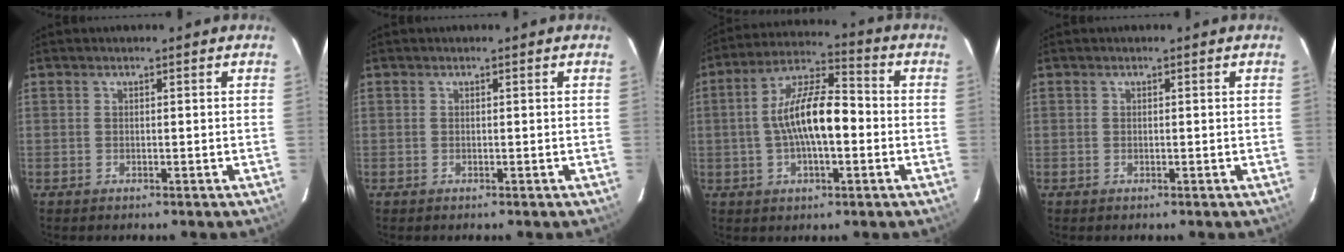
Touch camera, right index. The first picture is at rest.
{"total": 0.0}
{"total": 12.3, "force": [-1.3, 4.4, 11.5], "torque": [-0.214, 0.015, -0.027]}
{"total": 0.0}